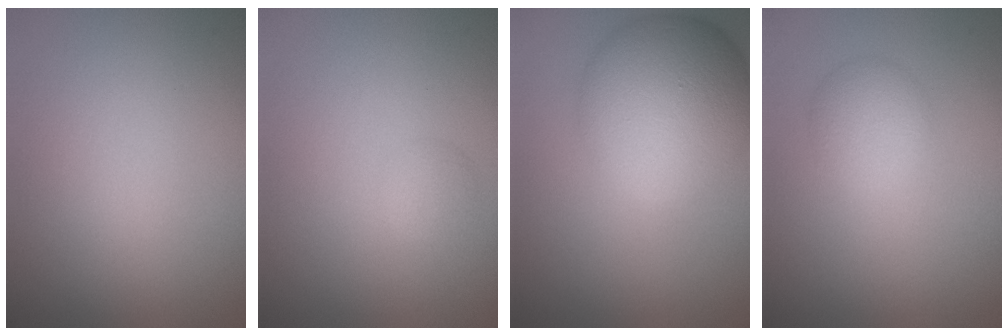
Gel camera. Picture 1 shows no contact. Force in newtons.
{"total": 0.9, "press": 0.8, "slide": 0.1}
{"total": 10.0, "press": 10.0, "slide": 0.1}
{"total": 2.7, "press": 2.7, "slide": 0.1}